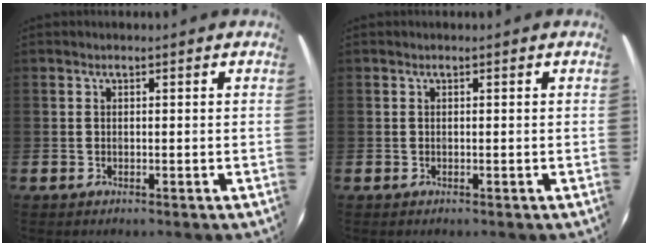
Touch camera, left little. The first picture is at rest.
{"total": 0.0}